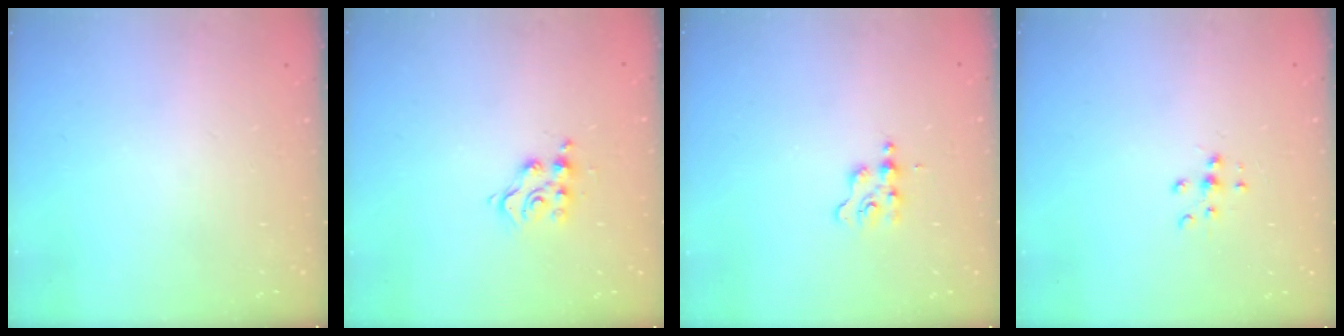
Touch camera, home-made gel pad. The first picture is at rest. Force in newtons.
{"total": 6.7, "press": 6.7, "slide": 0.5}
{"total": 1.8, "press": 1.7, "slide": 0.3}
{"total": 7.2, "press": 7.1, "slide": 0.7}